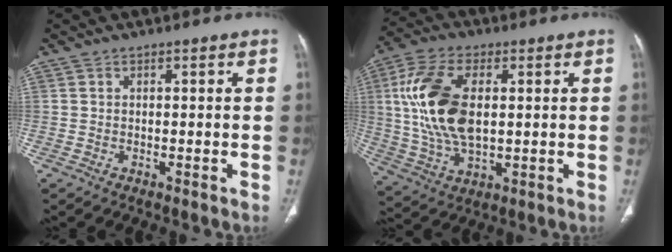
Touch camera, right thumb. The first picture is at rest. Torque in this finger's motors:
{"motor_torque": [-0.22, 1.06, 1.95, 0.29, 0.62]}